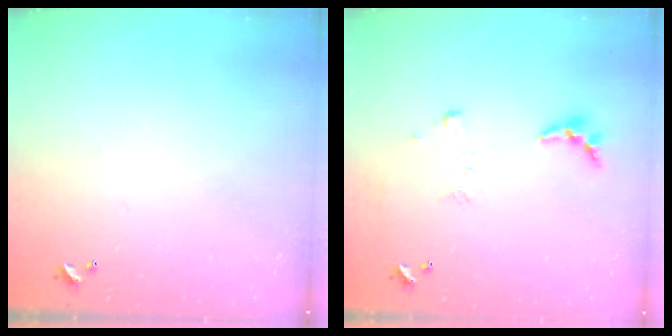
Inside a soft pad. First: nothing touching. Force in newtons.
{"total": 6.3, "press": 6.3, "slide": 0.6}